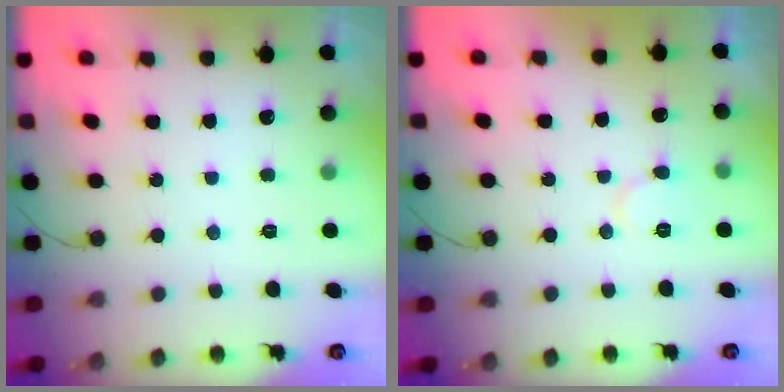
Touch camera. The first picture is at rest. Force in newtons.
{"total": 6.8, "press": 6.8, "slide": 0.7}